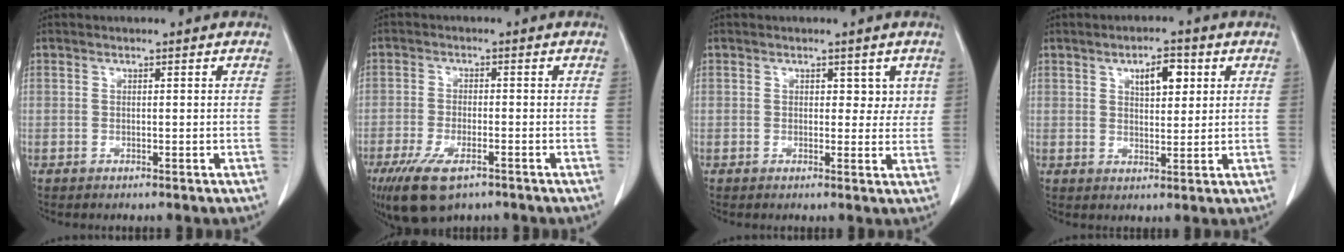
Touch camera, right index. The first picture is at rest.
{"total": 8.8, "force": [-5.5, 3.2, 6.0], "torque": [-0.114, -0.018, -0.094]}
{"total": 2.9, "force": [1.2, 1.9, 1.7], "torque": [-0.006, -0.003, 0.013]}
{"total": 5.1, "force": [2.2, 2.1, 4.1], "torque": [-0.067, 0.003, 0.036]}